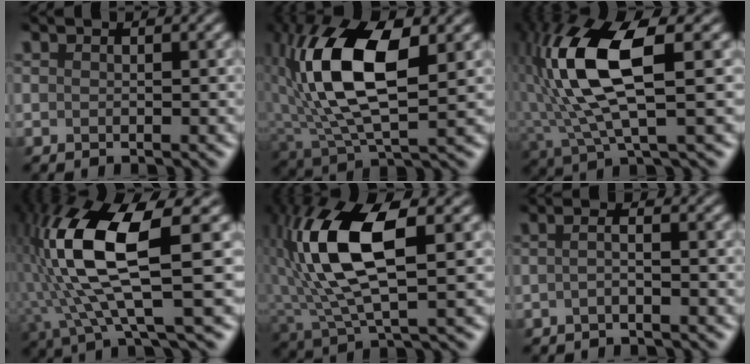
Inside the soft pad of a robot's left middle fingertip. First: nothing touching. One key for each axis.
{"total": 11.1, "fx": 2.7, "fy": 4.7, "fz": 9.7, "tx": -0.192, "ty": 0.013, "tz": 0.049}
{"total": 9.2, "fx": 2.1, "fy": 2.5, "fz": 8.6, "tx": -0.195, "ty": 0.013, "tz": 0.045}
{"total": 10.5, "fx": 1.3, "fy": 2.3, "fz": 10.1, "tx": -0.218, "ty": 0.007, "tz": 0.034}
{"total": 9.8, "fx": 2.6, "fy": 3.2, "fz": 8.9, "tx": -0.191, "ty": 0.017, "tz": 0.050}
{"total": 1.0, "fx": -0.6, "fy": -0.2, "fz": 0.8, "tx": -0.019, "ty": 0.002, "tz": -0.016}